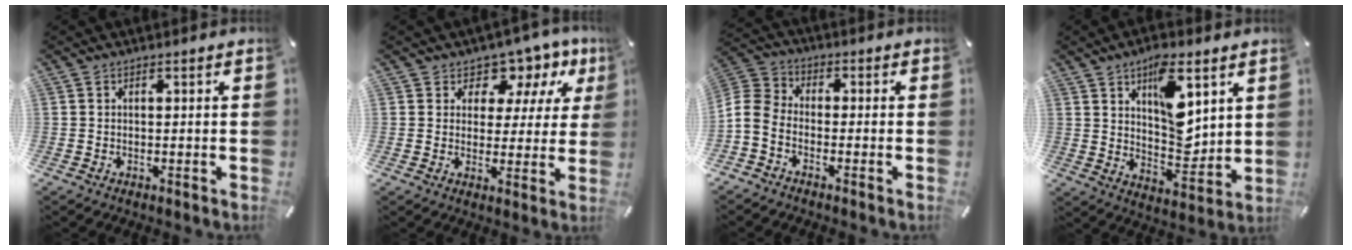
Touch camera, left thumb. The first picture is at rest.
{"total": 8.3, "force": [4.9, 5.8, 3.2], "torque": [-0.047, -0.042, 0.086]}
{"total": 6.4, "force": [-3.3, 4.3, 3.3], "torque": [-0.077, 0.015, -0.064]}
{"total": 13.1, "force": [6.3, 6.6, 9.4], "torque": [-0.115, -0.042, 0.104]}